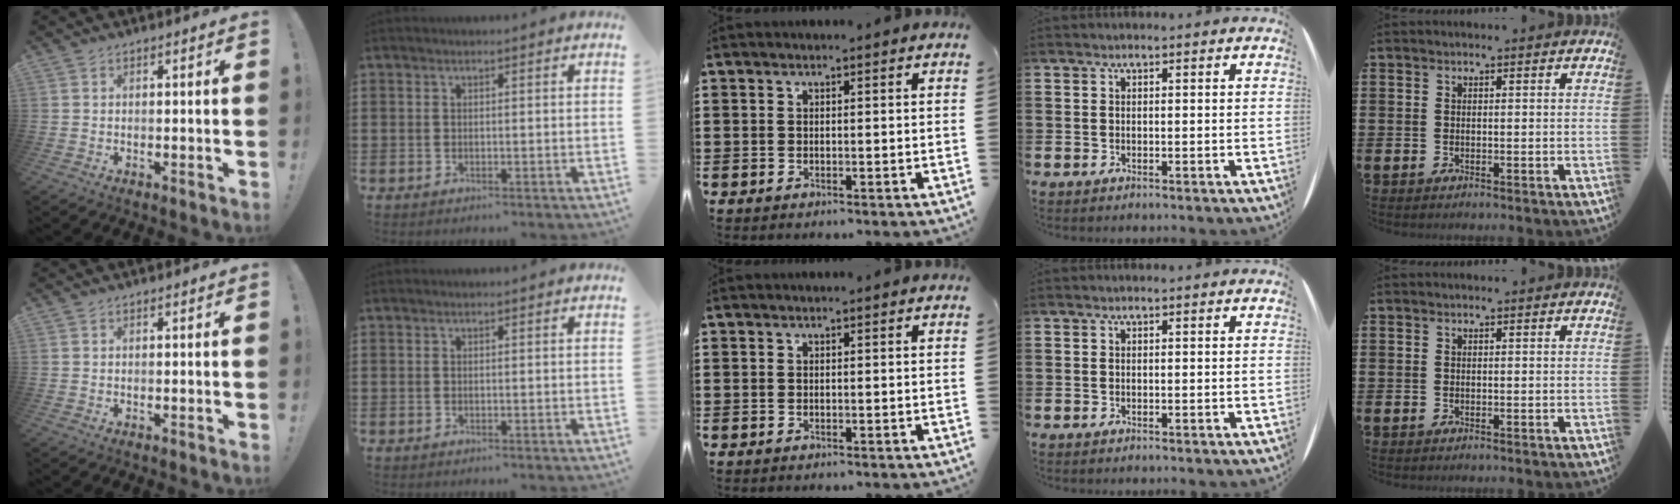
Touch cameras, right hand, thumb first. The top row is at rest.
{}